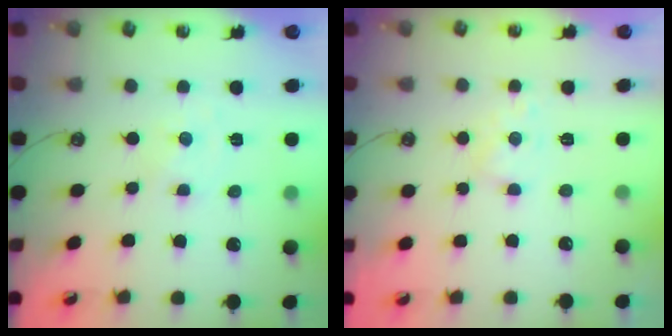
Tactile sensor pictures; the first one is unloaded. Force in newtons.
{"total": 6.6, "press": 6.5, "slide": 1.3}